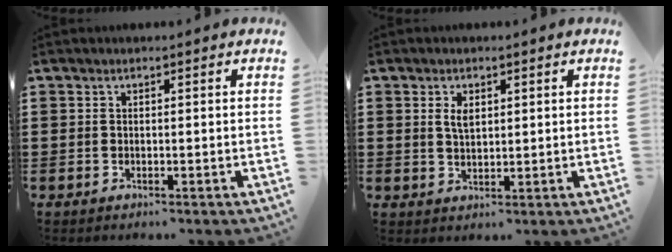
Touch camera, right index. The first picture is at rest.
{"total": 2.4, "force": [0.9, 1.2, 1.9], "torque": [-0.040, 0.004, 0.016]}